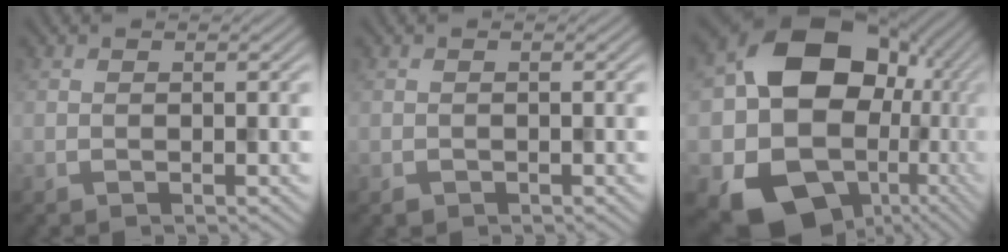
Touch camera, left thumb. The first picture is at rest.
{"total": 0.6, "force": [-0.4, 0.4, 0.0], "torque": [-0.003, -0.003, -0.009]}
{"total": 19.2, "force": [0.3, 16.1, 10.3], "torque": [-0.194, -0.040, 0.027]}